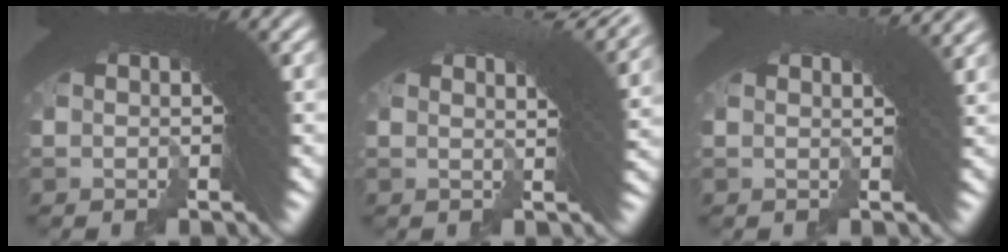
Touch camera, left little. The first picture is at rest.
{"total": 5.8, "force": [3.6, 0.5, 4.6], "torque": [-0.031, 0.020, 0.045]}
{"total": 4.0, "force": [2.6, 0.2, 2.9], "torque": [-0.019, 0.021, 0.029]}